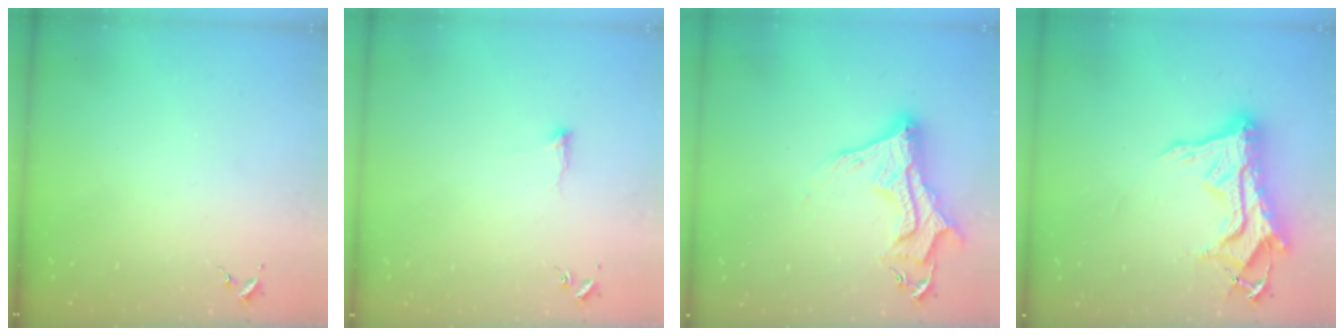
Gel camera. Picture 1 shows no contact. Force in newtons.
{"total": 4.6, "press": 4.5, "slide": 0.7}
{"total": 15.2, "press": 15.1, "slide": 1.2}
{"total": 20.5, "press": 20.4, "slide": 2.1}